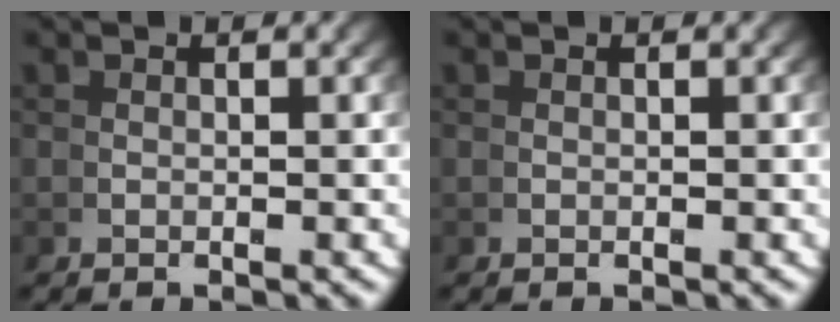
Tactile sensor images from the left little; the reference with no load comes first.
{"total": 0.0}